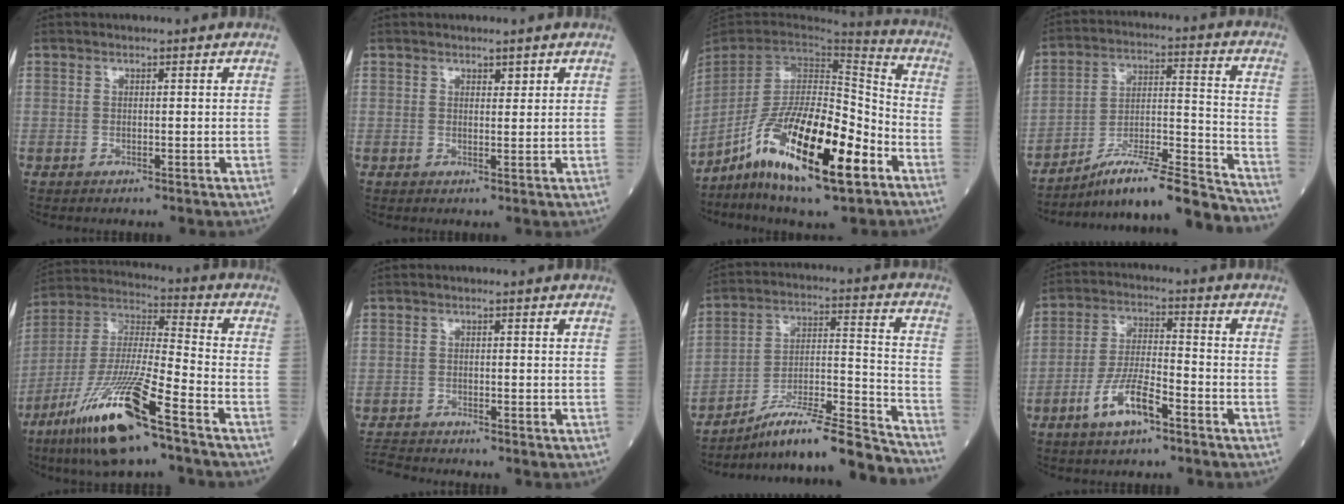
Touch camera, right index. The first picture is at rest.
{"total": 1.1, "force": [0.8, 0.5, 0.6], "torque": [-0.005, 0.000, 0.011]}
{"total": 20.3, "force": [-10.2, 4.3, 17.0], "torque": [-0.322, -0.028, -0.180]}
{"total": 17.4, "force": [-15.7, -0.5, 7.4], "torque": [-0.122, 0.022, -0.262]}
{"total": 18.5, "force": [-11.0, 1.4, 14.8], "torque": [-0.333, -0.045, -0.210]}
{"total": 3.9, "force": [-3.8, 0.5, -0.1], "torque": [0.004, -0.015, -0.072]}
{"total": 17.8, "force": [-15.9, -0.6, 7.9], "torque": [-0.129, 0.021, -0.267]}
{"total": 8.2, "force": [-4.7, 2.0, 6.4], "torque": [-0.132, 0.000, -0.089]}